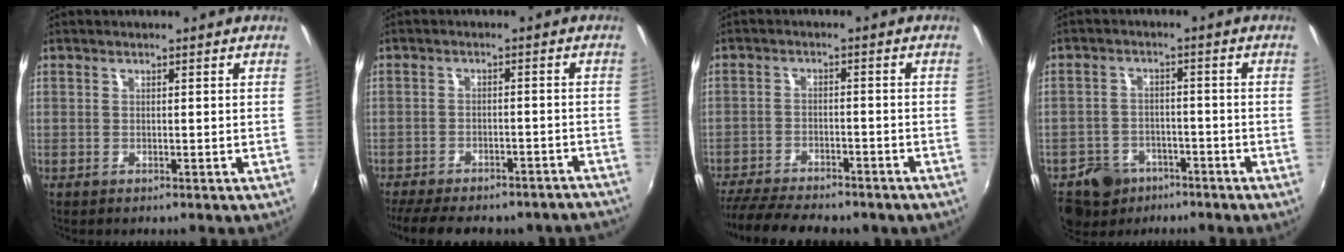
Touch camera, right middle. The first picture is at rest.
{"total": 18.4, "force": [-16.0, 5.6, 7.2], "torque": [-0.155, -0.005, -0.201]}
{"total": 14.8, "force": [-12.4, 4.3, 6.9], "torque": [-0.152, -0.035, -0.187]}
{"total": 8.7, "force": [-5.8, 6.0, 2.2], "torque": [-0.068, 0.015, -0.087]}